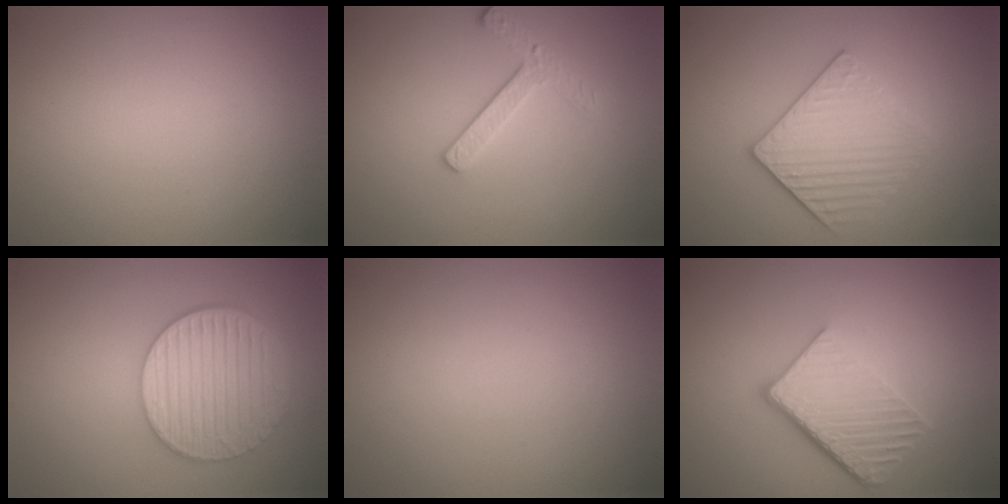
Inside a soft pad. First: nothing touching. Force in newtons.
{"total": 2.5, "press": 2.4, "slide": 0.7}
{"total": 3.6, "press": 3.3, "slide": 1.4}
{"total": 5.5, "press": 4.9, "slide": 2.5}
{"total": 0.0}
{"total": 5.2, "press": 3.9, "slide": 3.4}